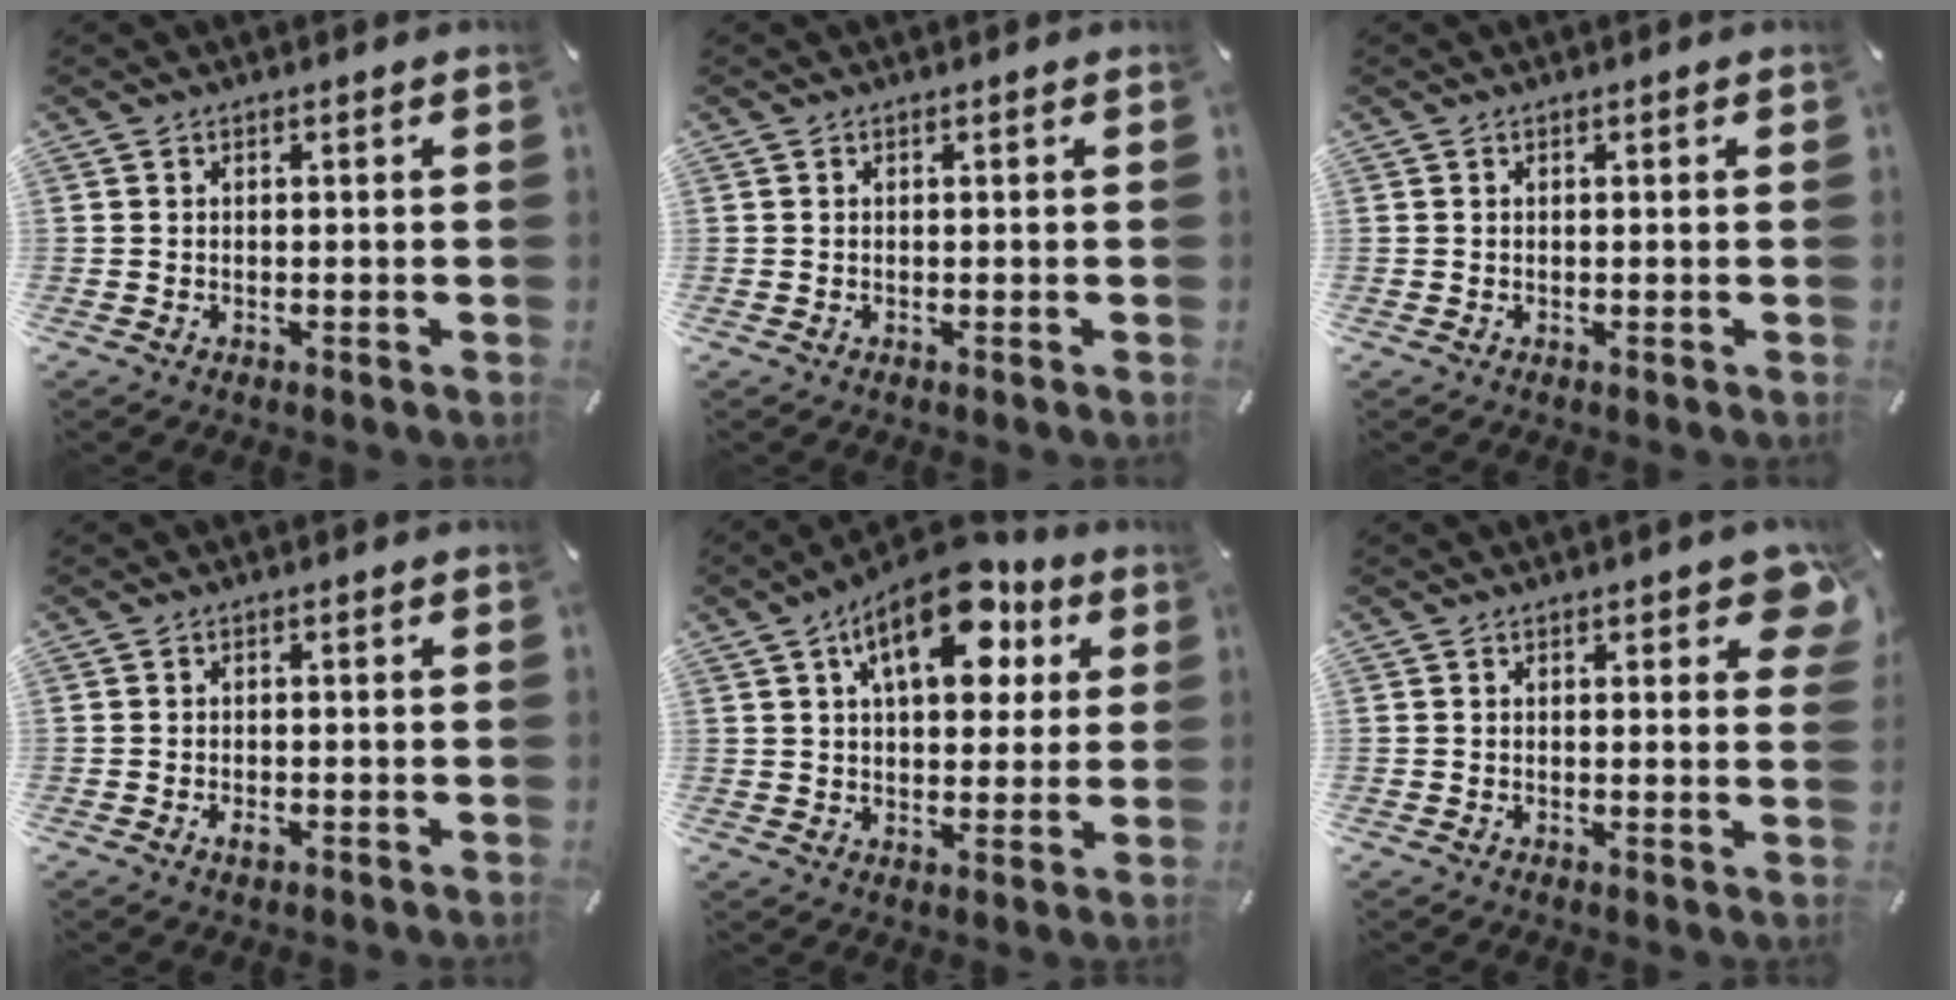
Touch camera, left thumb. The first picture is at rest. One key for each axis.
{"total": 0.0}
{"total": 0.0}
{"total": 1.9, "fx": -0.8, "fy": 0.9, "fz": 1.4, "tx": -0.034, "ty": -0.001, "tz": -0.016}
{"total": 16.2, "fx": 7.7, "fy": 8.8, "fz": 11.2, "tx": -0.161, "ty": -0.026, "tz": 0.128}
{"total": 5.2, "fx": 2.8, "fy": 2.1, "fz": 3.8, "tx": -0.042, "ty": -0.011, "tz": 0.044}